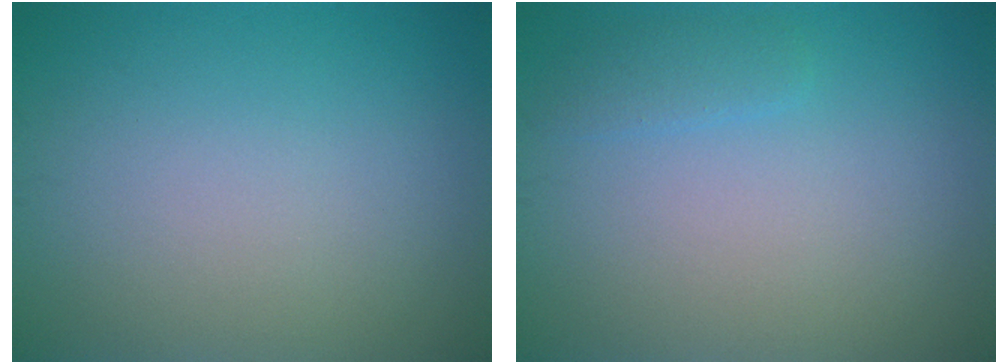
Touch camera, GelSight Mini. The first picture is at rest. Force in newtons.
{"total": 1.2, "press": 1.2, "slide": 0.2}